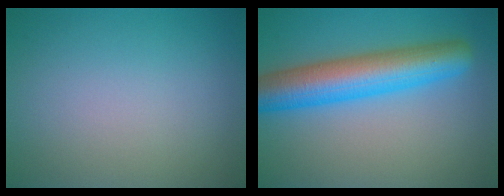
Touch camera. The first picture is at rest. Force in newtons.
{"total": 8.1, "press": 8.1, "slide": 0.2}